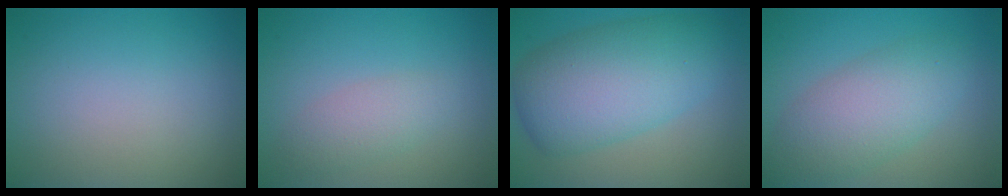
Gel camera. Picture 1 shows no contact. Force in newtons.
{"total": 2.3, "press": 2.3, "slide": 0.1}
{"total": 8.8, "press": 8.8, "slide": 0.2}
{"total": 5.9, "press": 5.9, "slide": 0.3}